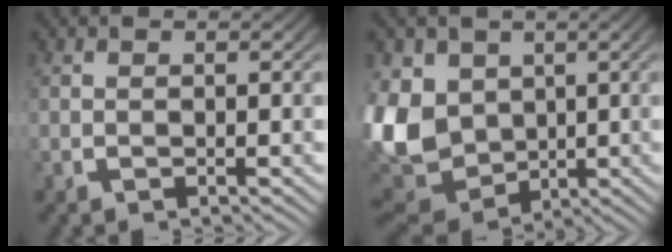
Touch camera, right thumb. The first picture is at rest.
{"total": 13.3, "force": [-1.9, 10.8, 7.5], "torque": [-0.216, -0.067, -0.003]}